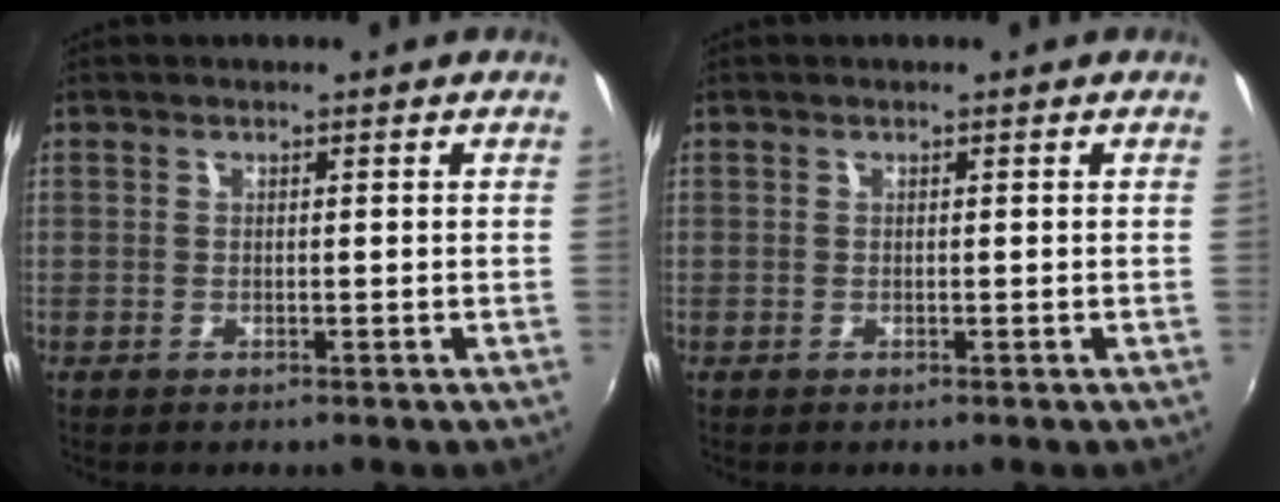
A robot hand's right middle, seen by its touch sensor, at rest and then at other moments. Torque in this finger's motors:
{"motor_torque": [0.21, -0.11, 0.11, 0.01]}